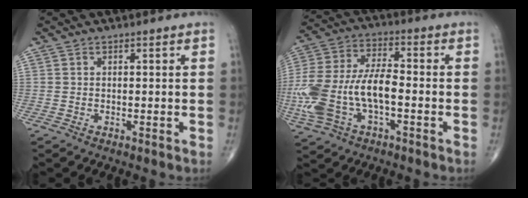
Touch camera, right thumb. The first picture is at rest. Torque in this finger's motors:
{"motor_torque": [1.45, 1.17, 1.76, -0.25, 0.25]}